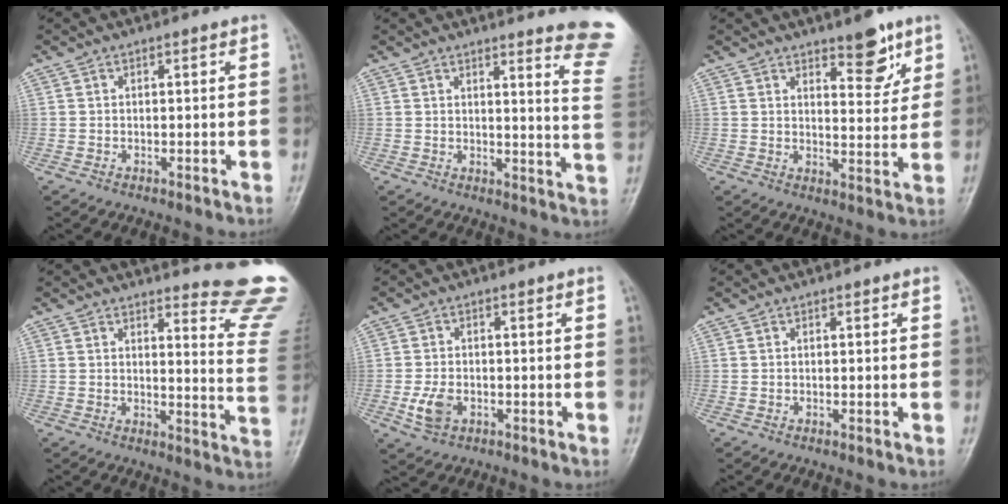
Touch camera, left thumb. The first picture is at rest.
{"total": 13.3, "force": [12.0, 0.0, 5.6], "torque": [-0.045, -0.134, 0.112]}
{"total": 7.2, "force": [4.7, 3.0, 4.5], "torque": [-0.032, -0.033, 0.067]}
{"total": 14.7, "force": [13.9, 1.5, 4.4], "torque": [-0.022, -0.166, 0.135]}
{"total": 4.5, "force": [-1.4, 3.0, 3.0], "torque": [-0.058, 0.000, -0.022]}
{"total": 0.0}